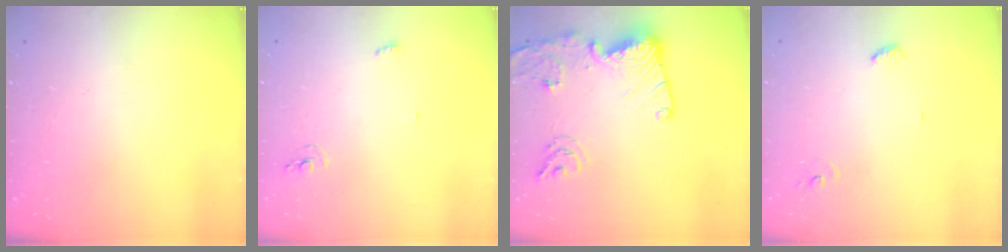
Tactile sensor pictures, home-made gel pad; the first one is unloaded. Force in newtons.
{"total": 4.5, "press": 4.2, "slide": 1.5}
{"total": 16.5, "press": 16.5, "slide": 1.7}
{"total": 3.8, "press": 3.8, "slide": 0.3}